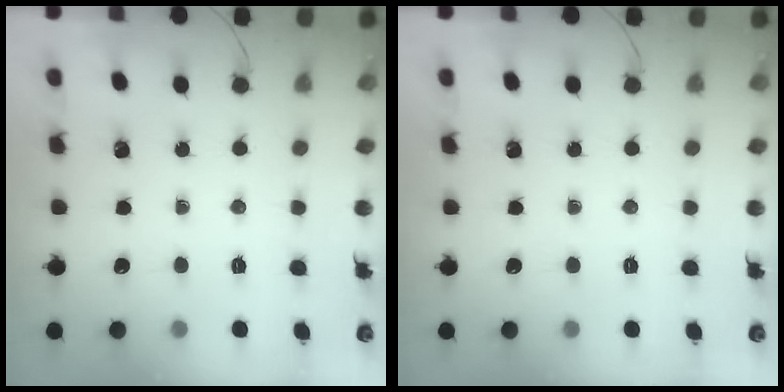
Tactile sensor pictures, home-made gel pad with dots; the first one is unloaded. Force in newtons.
{"total": 0.0}